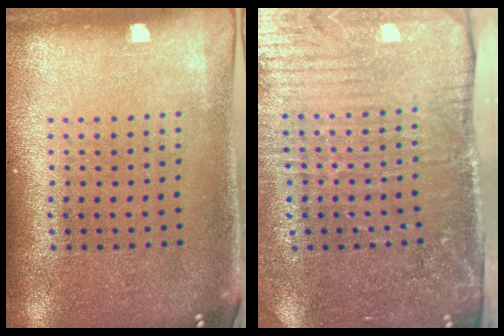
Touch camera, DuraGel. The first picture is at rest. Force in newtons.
{"total": 4.5, "press": 3.7, "slide": 2.4}